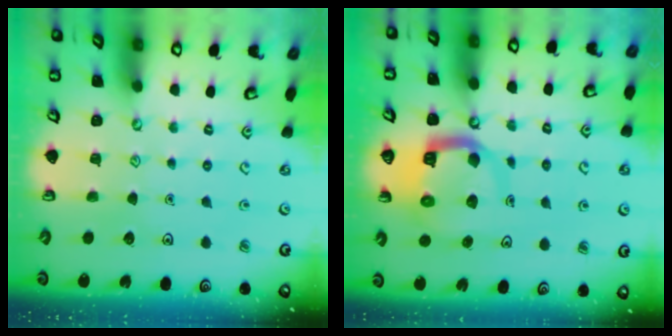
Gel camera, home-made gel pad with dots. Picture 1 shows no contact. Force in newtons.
{"total": 9.0, "press": 9.0, "slide": 1.1}